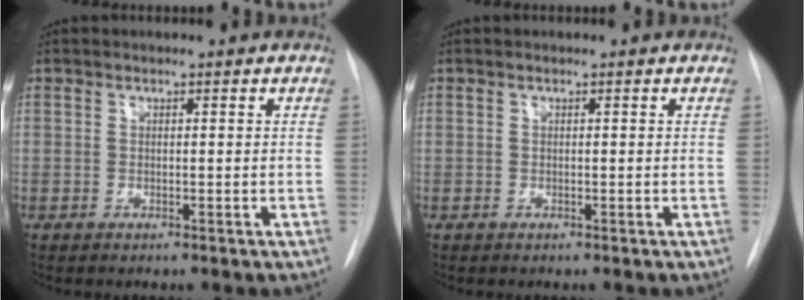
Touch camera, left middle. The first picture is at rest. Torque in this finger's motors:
{"motor_torque": [0.51, -0.67, -0.03, -0.01]}